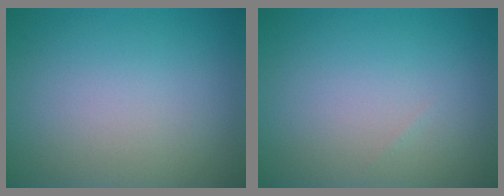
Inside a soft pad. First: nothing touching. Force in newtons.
{"total": 0.0}